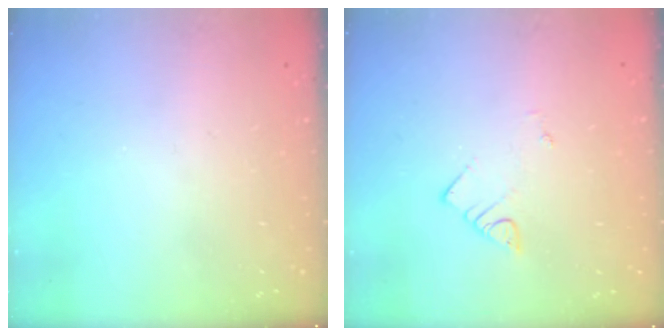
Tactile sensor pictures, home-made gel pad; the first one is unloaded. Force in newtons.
{"total": 2.6, "press": 2.6, "slide": 0.2}